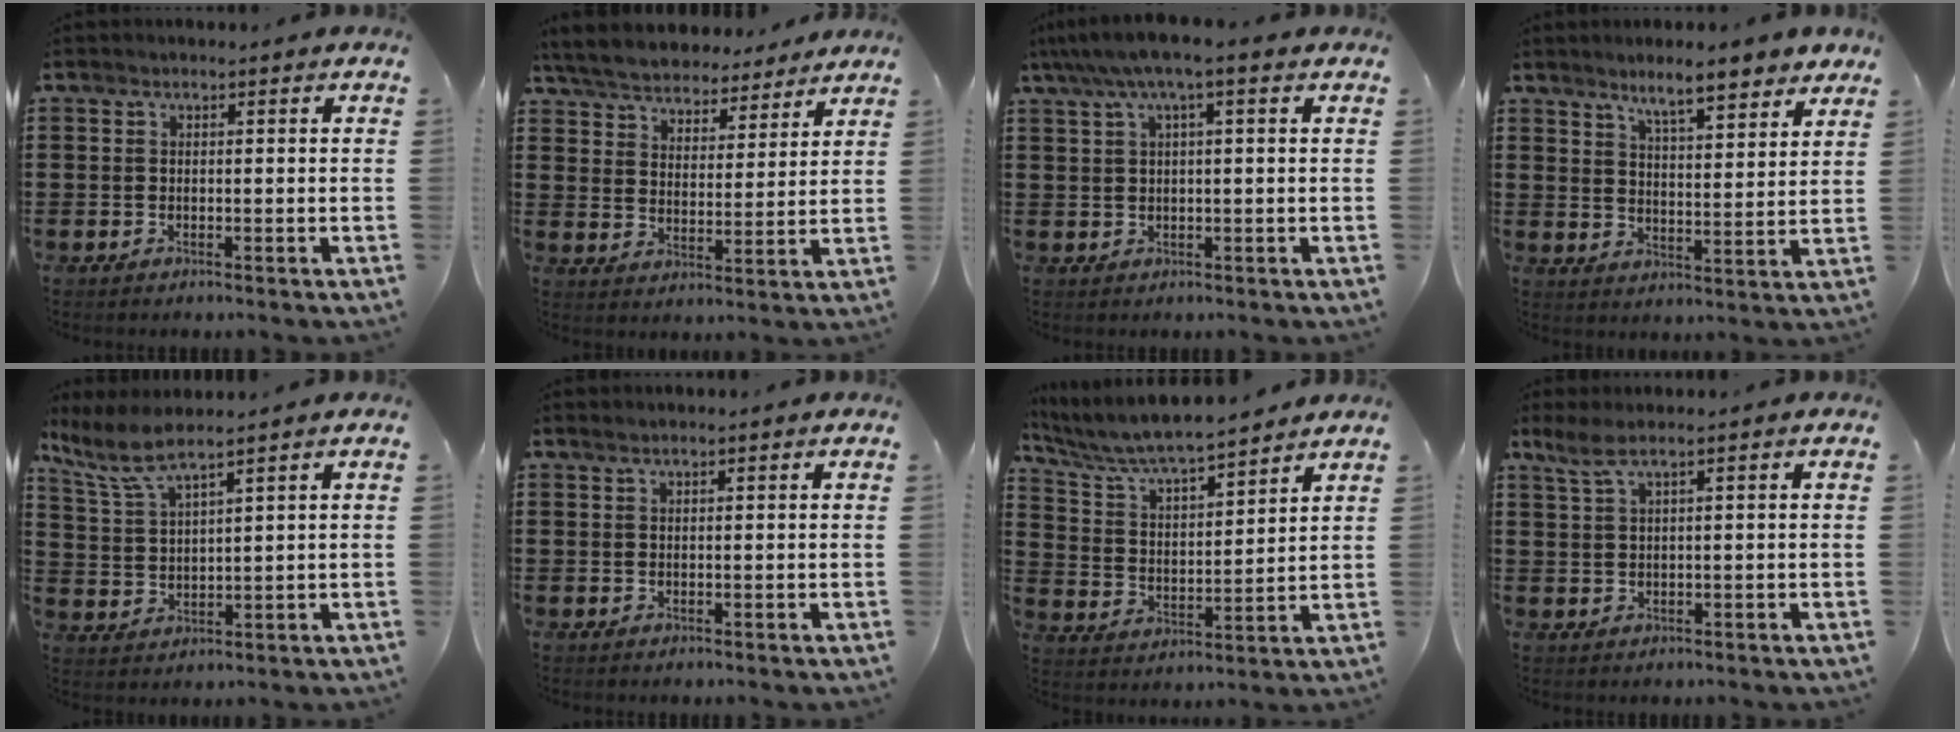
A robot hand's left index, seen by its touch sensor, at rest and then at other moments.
{"total": 5.5, "force": [5.4, 0.7, 0.5], "torque": [-0.040, -0.032, 0.094]}
{"total": 4.0, "force": [1.5, 0.3, 3.7], "torque": [-0.074, 0.004, 0.023]}
{"total": 6.6, "force": [5.8, 0.7, 3.0], "torque": [-0.061, -0.026, 0.098]}
{"total": 5.7, "force": [4.6, 0.4, 3.3], "torque": [-0.080, -0.016, 0.081]}
{"total": 0.8, "force": [0.6, -0.1, 0.5], "torque": [-0.009, 0.000, 0.012]}
{"total": 6.5, "force": [6.0, 0.6, 2.4], "torque": [-0.074, -0.035, 0.099]}
{"total": 2.3, "force": [1.3, 0.0, 1.9], "torque": [-0.040, -0.001, 0.023]}